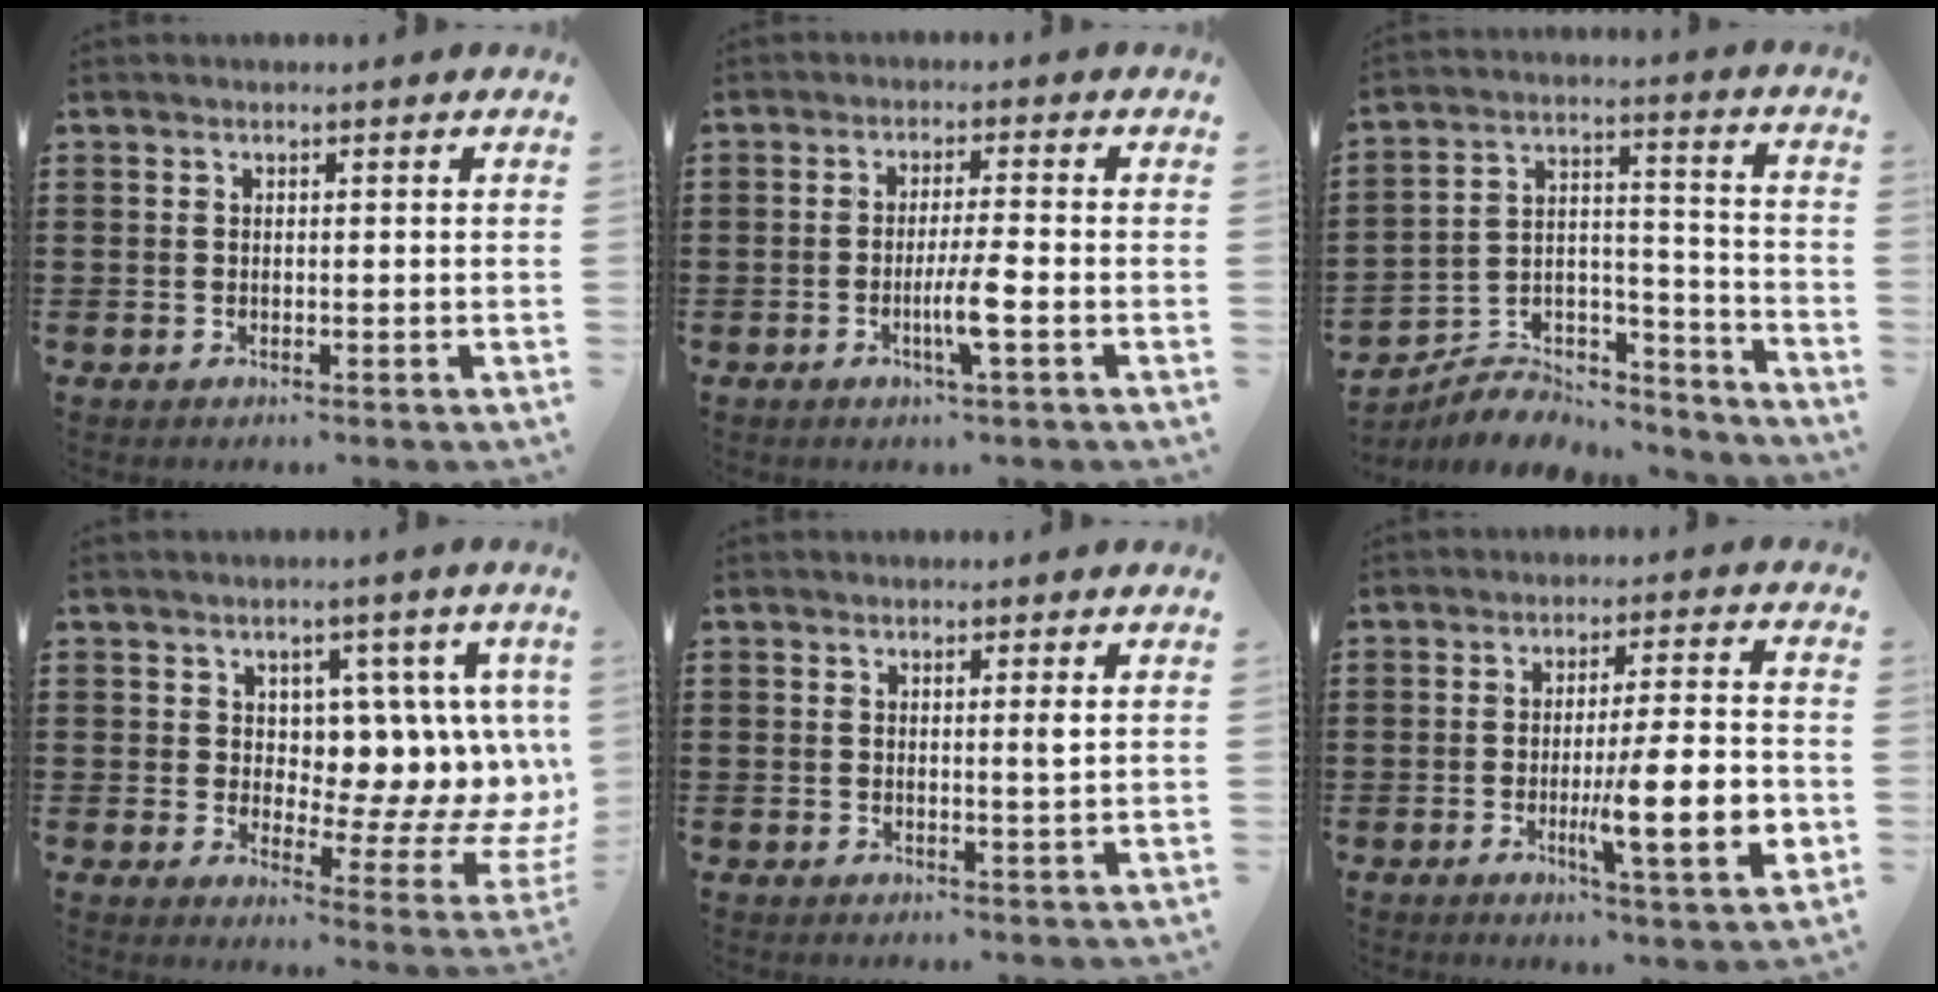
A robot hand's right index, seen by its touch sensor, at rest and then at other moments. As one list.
[{"total": 4.9, "force": [-1.6, 0.0, 4.7], "torque": [-0.094, -0.016, -0.033]}, {"total": 6.0, "force": [-5.4, 2.6, 0.9], "torque": [-0.015, 0.013, -0.105]}, {"total": 7.4, "force": [3.5, 4.5, 4.7], "torque": [-0.077, -0.050, 0.057]}, {"total": 1.5, "force": [0.5, -0.1, 1.4], "torque": [-0.028, -0.002, 0.007]}, {"total": 11.9, "force": [-2.6, 2.2, 11.5], "torque": [-0.176, -0.012, -0.043]}]